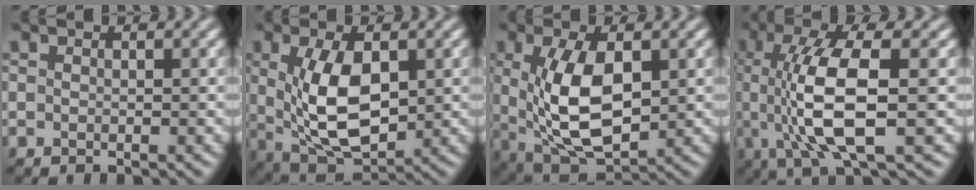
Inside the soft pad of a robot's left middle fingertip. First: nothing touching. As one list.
[{"total": 7.9, "force": [0.7, 4.1, 6.7], "torque": [-0.139, -0.004, 0.017]}, {"total": 8.7, "force": [0.6, 4.4, 7.5], "torque": [-0.155, -0.007, 0.016]}, {"total": 8.6, "force": [0.0, 2.6, 8.2], "torque": [-0.163, -0.005, 0.007]}]